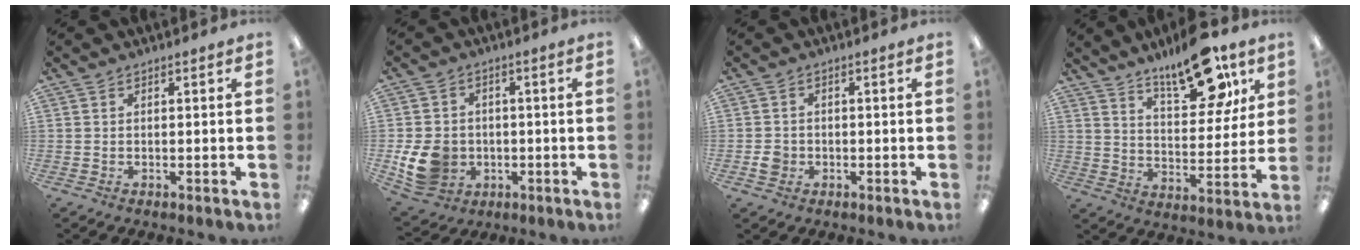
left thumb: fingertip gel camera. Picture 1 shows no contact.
{"total": 10.4, "force": [-2.3, 8.7, 5.1], "torque": [-0.121, 0.007, -0.036]}
{"total": 2.9, "force": [-0.9, 2.5, 1.2], "torque": [-0.018, 0.004, -0.017]}
{"total": 16.8, "force": [12.1, 6.5, 9.7], "torque": [-0.142, -0.068, 0.203]}